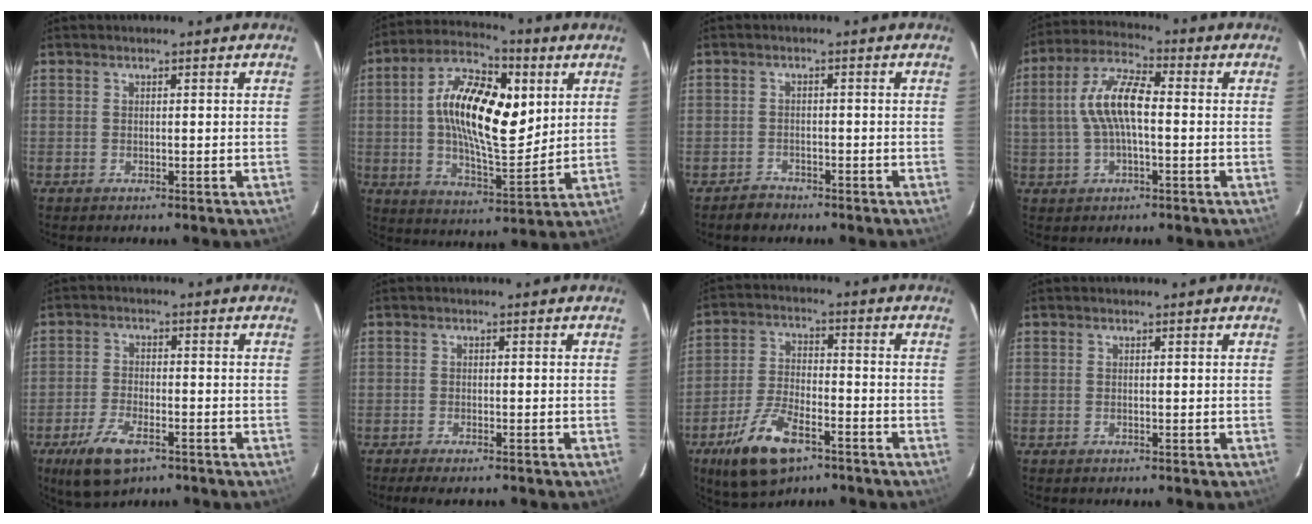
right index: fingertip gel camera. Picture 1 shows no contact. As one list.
[{"total": 18.2, "force": [3.7, 8.1, 15.8], "torque": [-0.283, 0.016, 0.056]}, {"total": 2.9, "force": [-2.1, 1.9, 0.0], "torque": [-0.002, 0.012, -0.033]}, {"total": 10.2, "force": [-0.1, 3.9, 9.4], "torque": [-0.192, 0.017, -0.002]}, {"total": 8.9, "force": [-5.2, 3.8, 6.1], "torque": [-0.143, -0.016, -0.095]}, {"total": 3.7, "force": [-3.0, 0.6, 1.9], "torque": [-0.045, -0.012, -0.052]}, {"total": 12.9, "force": [-7.7, 5.4, 8.9], "torque": [-0.192, -0.015, -0.140]}, {"total": 0.0}]